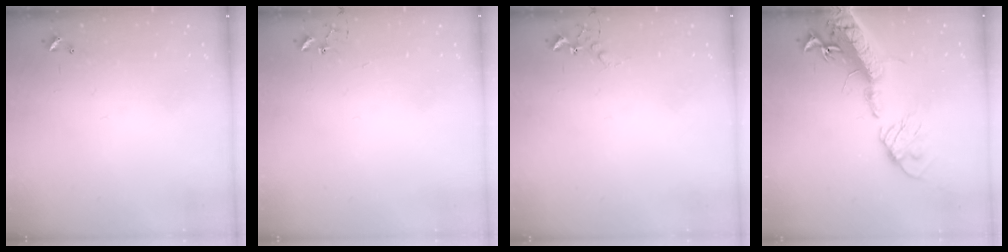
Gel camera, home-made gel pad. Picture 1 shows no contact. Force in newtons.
{"total": 3.1, "press": 3.1, "slide": 0.3}
{"total": 5.2, "press": 5.1, "slide": 0.9}
{"total": 23.1, "press": 22.6, "slide": 4.7}